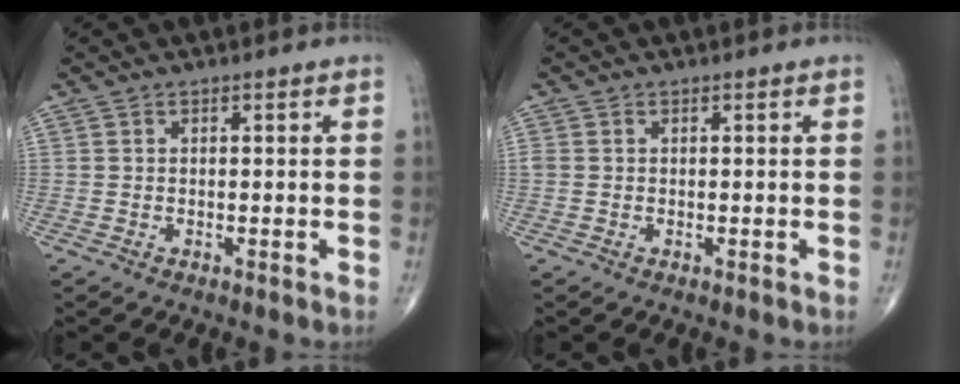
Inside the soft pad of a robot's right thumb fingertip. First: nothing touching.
{"total": 0.8, "force": [0.1, 0.6, 0.5], "torque": [-0.013, 0.004, 0.003]}